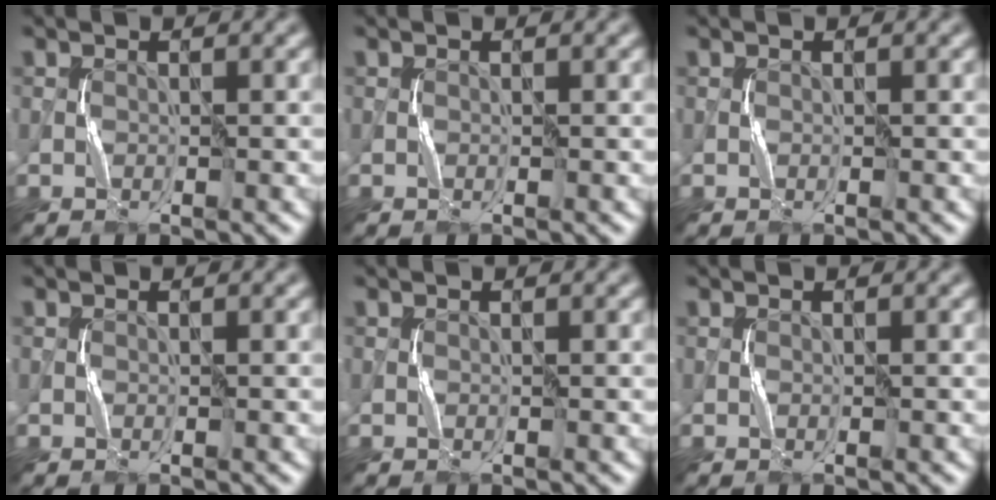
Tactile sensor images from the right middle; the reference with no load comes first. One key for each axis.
{"total": 0.0}
{"total": 0.0}
{"total": 0.0}
{"total": 0.0}
{"total": 0.0}